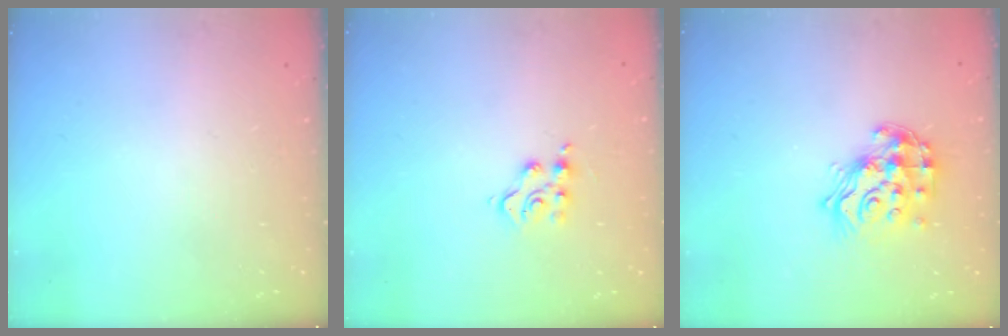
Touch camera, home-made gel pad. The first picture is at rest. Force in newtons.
{"total": 4.9, "press": 4.9, "slide": 0.2}
{"total": 15.5, "press": 15.4, "slide": 1.0}